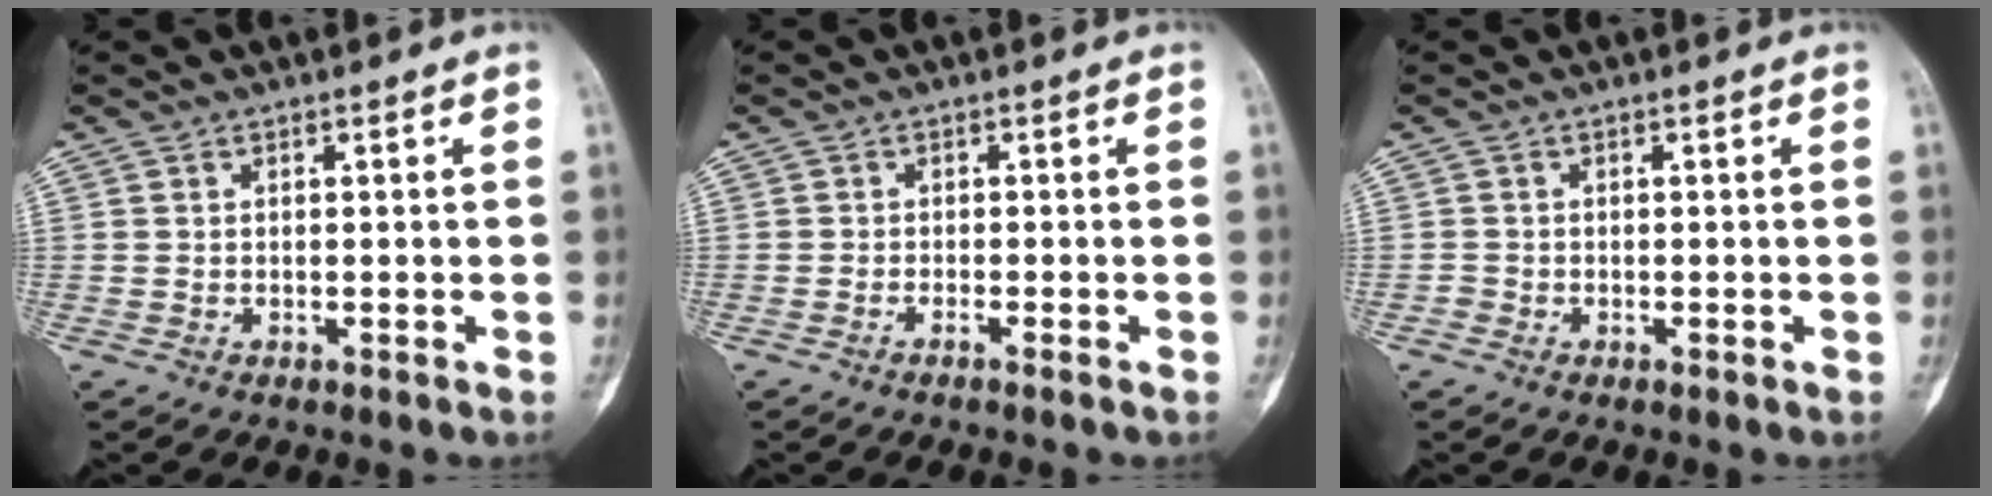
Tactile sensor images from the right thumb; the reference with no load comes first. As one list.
[{"total": 1.0, "force": [-0.8, -0.2, 0.6], "torque": [-0.013, 0.004, -0.015]}, {"total": 0.7, "force": [-0.4, 0.6, 0.0], "torque": [-0.001, 0.003, -0.010]}]